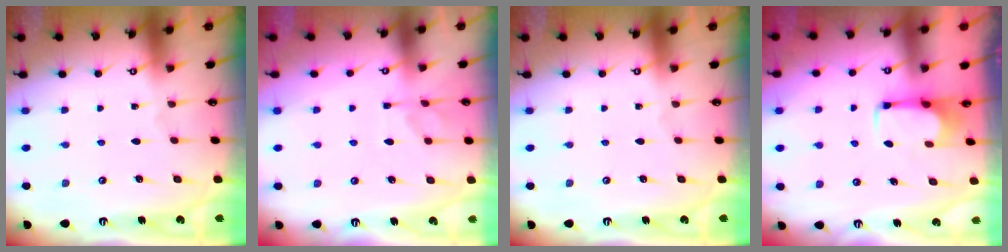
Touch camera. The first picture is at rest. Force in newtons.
{"total": 5.6, "press": 5.4, "slide": 1.4}
{"total": 0.0}
{"total": 2.8, "press": 2.8, "slide": 0.5}